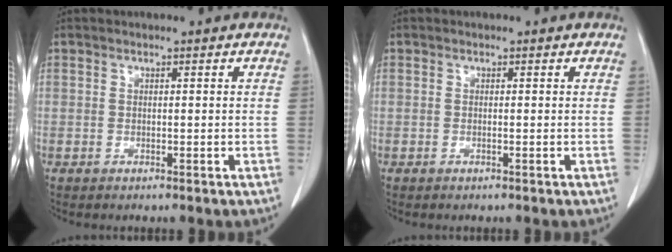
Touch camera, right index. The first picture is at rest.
{"total": 0.0}